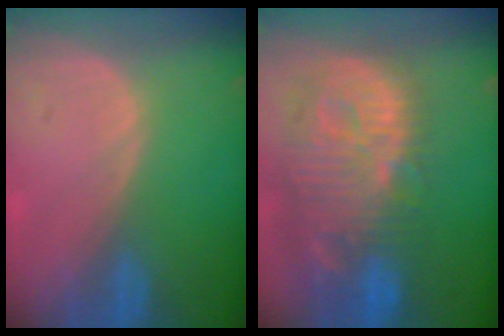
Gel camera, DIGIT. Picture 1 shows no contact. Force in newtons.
{"total": 14.0, "press": 12.2, "slide": 6.8}